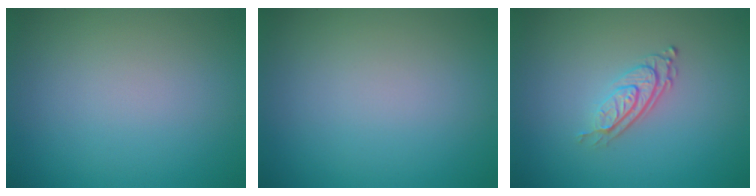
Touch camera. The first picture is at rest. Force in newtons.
{"total": 0.0}
{"total": 2.9, "press": 1.9, "slide": 2.2}